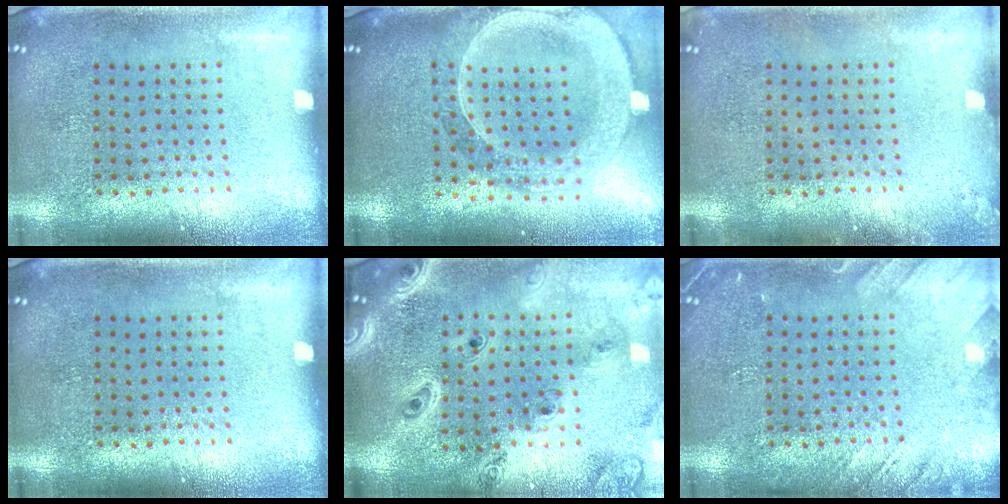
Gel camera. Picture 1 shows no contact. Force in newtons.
{"total": 2.8, "press": 2.4, "slide": 1.3}
{"total": 0.8, "press": 0.8, "slide": 0.1}
{"total": 0.0}
{"total": 2.5, "press": 2.3, "slide": 1.1}
{"total": 2.0, "press": 2.0, "slide": 0.2}